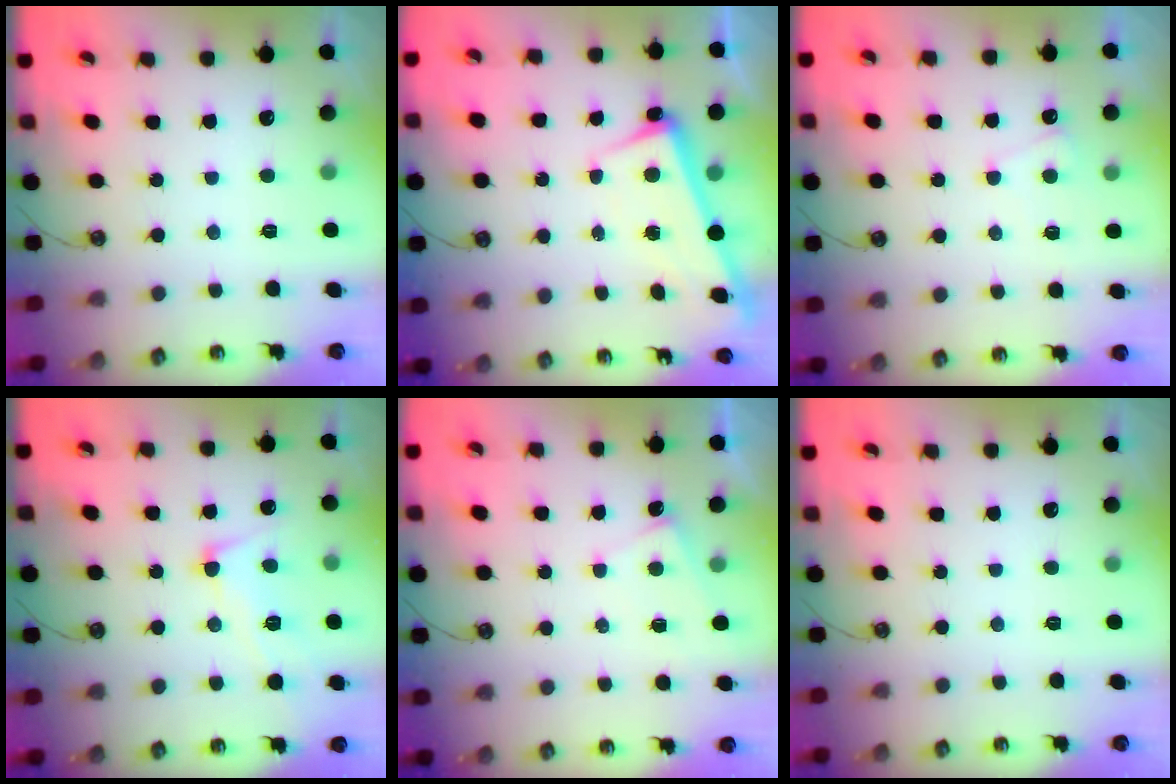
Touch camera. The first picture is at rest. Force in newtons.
{"total": 2.2, "press": 2.1, "slide": 0.9}
{"total": 2.2, "press": 2.2, "slide": 0.5}
{"total": 3.1, "press": 3.0, "slide": 0.9}
{"total": 3.8, "press": 3.7, "slide": 0.3}
{"total": 0.0}